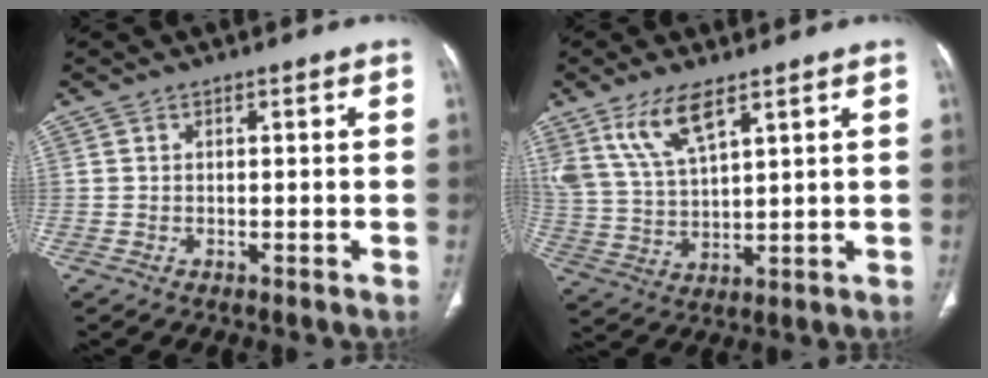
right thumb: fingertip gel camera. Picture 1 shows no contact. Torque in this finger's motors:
{"motor_torque": [0.29, 0.29, 1.04, 0.95, 0.11]}